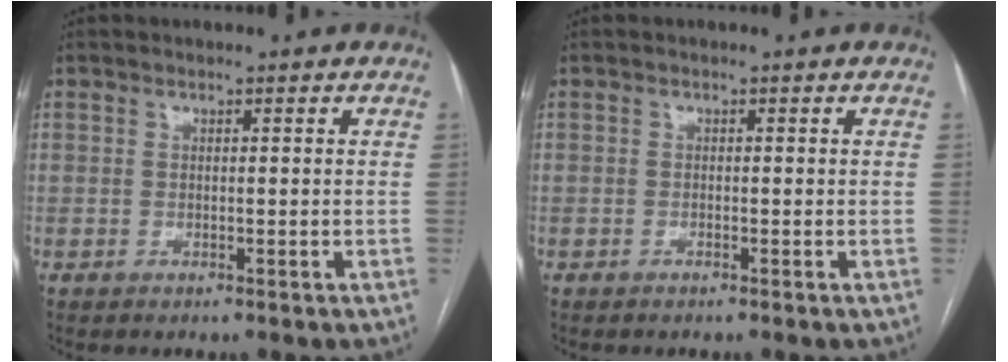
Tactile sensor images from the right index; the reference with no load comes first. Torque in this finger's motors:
{"motor_torque": [0.07, 0.01, -0.01, 0.00]}